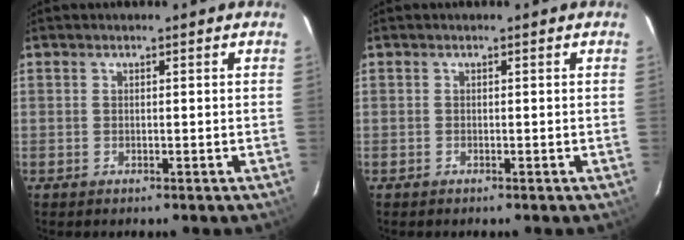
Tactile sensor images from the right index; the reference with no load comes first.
{"total": 0.0}